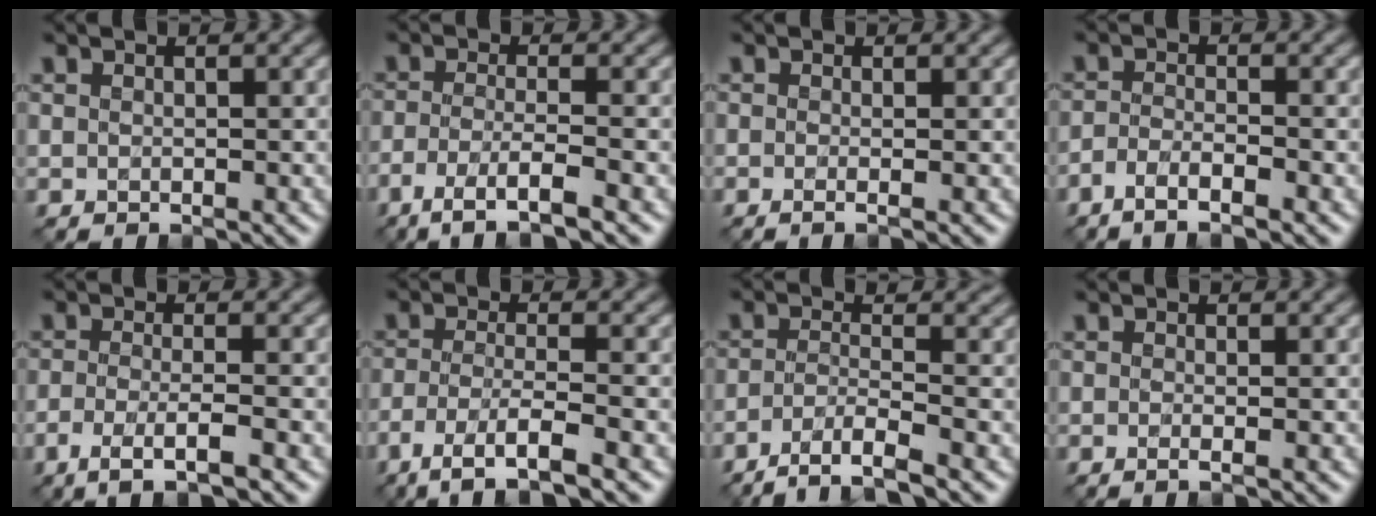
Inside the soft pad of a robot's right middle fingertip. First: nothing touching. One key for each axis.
{"total": 4.5, "fx": -2.7, "fy": 0.8, "fz": 3.5, "tx": -0.064, "ty": -0.006, "tz": -0.057}
{"total": 1.6, "fx": -0.3, "fy": 0.7, "fz": 1.4, "tx": -0.014, "ty": -0.009, "tz": -0.019}
{"total": 2.8, "fx": -2.0, "fy": 0.6, "fz": 1.9, "tx": -0.039, "ty": -0.003, "tz": -0.045}
{"total": 3.8, "fx": -2.0, "fy": 0.7, "fz": 3.1, "tx": -0.057, "ty": -0.008, "tz": -0.045}
{"total": 5.0, "fx": -3.3, "fy": 0.8, "fz": 3.7, "tx": -0.065, "ty": -0.006, "tz": -0.065}
{"total": 4.4, "fx": -2.8, "fy": 1.0, "fz": 3.2, "tx": -0.054, "ty": -0.001, "tz": -0.062}
{"total": 1.7, "fx": -0.3, "fy": 0.7, "fz": 1.5, "tx": -0.014, "ty": -0.010, "tz": -0.021}